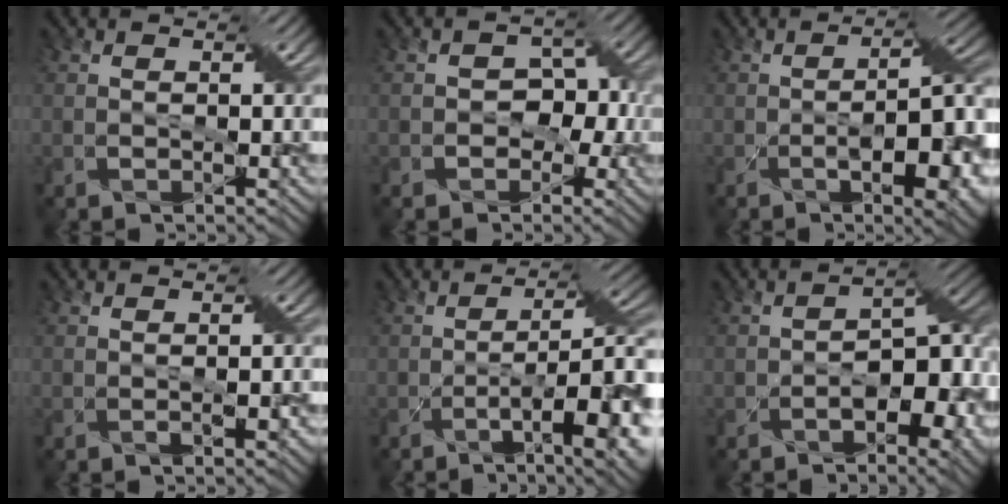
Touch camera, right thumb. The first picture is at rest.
{"total": 4.1, "force": [-1.0, 3.4, 2.0], "torque": [-0.009, 0.008, -0.027]}
{"total": 12.0, "force": [-3.2, 4.1, 10.8], "torque": [-0.154, -0.016, -0.037]}
{"total": 1.0, "force": [-0.3, 0.0, 0.9], "torque": [-0.017, 0.003, -0.007]}
{"total": 11.9, "force": [-4.0, 3.5, 10.7], "torque": [-0.151, -0.004, -0.051]}
{"total": 9.7, "force": [-3.3, 5.2, 7.5], "torque": [-0.083, -0.016, -0.042]}